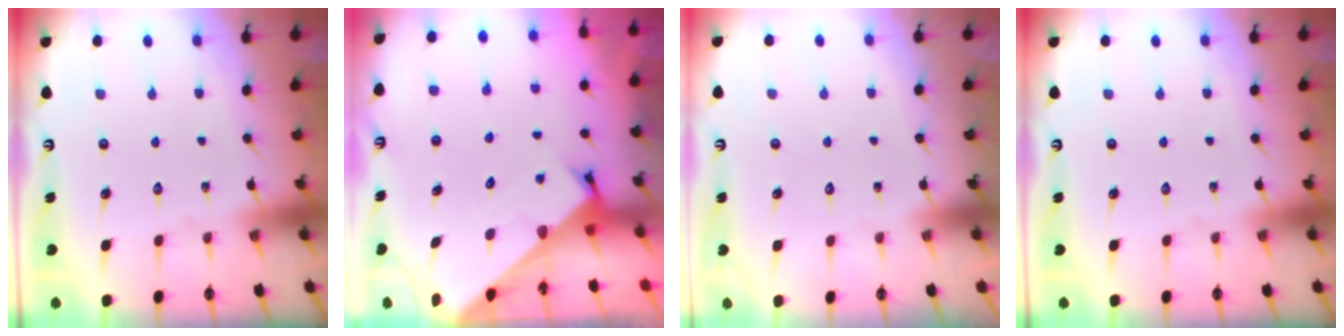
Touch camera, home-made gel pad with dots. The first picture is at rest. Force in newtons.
{"total": 2.5, "press": 2.5, "slide": 0.2}
{"total": 1.7, "press": 1.7, "slide": 0.1}
{"total": 0.0}